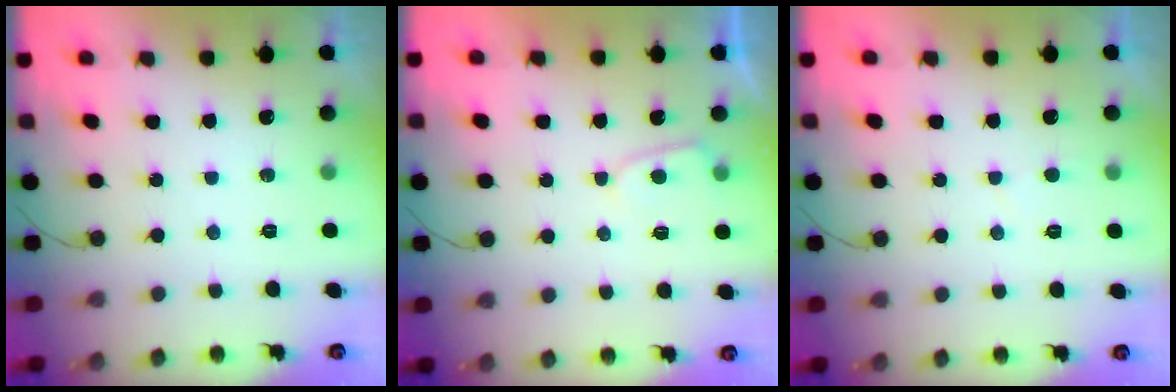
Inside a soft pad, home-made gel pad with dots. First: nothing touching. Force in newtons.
{"total": 3.1, "press": 3.1, "slide": 0.4}
{"total": 1.6, "press": 1.6, "slide": 0.2}